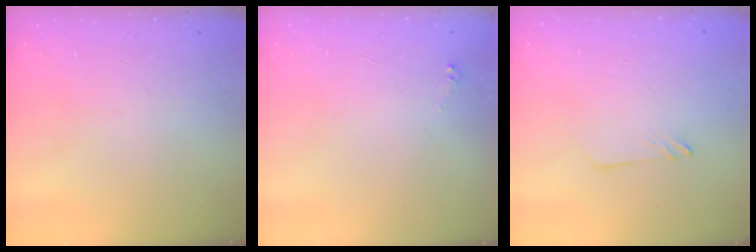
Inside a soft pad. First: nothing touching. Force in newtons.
{"total": 3.1, "press": 3.0, "slide": 0.5}
{"total": 1.3, "press": 1.3, "slide": 0.1}